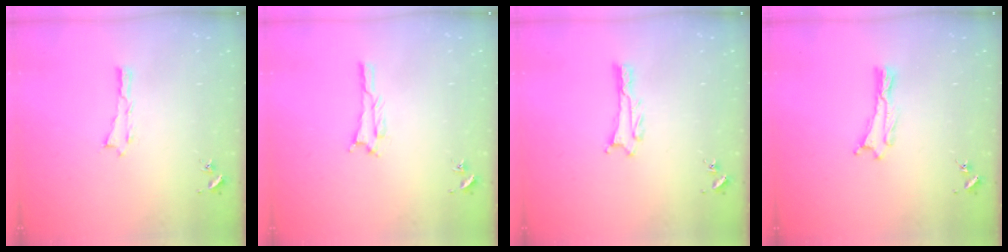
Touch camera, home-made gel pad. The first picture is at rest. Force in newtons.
{"total": 1.7, "press": 1.7, "slide": 0.2}
{"total": 1.1, "press": 1.1, "slide": 0.1}
{"total": 0.0}